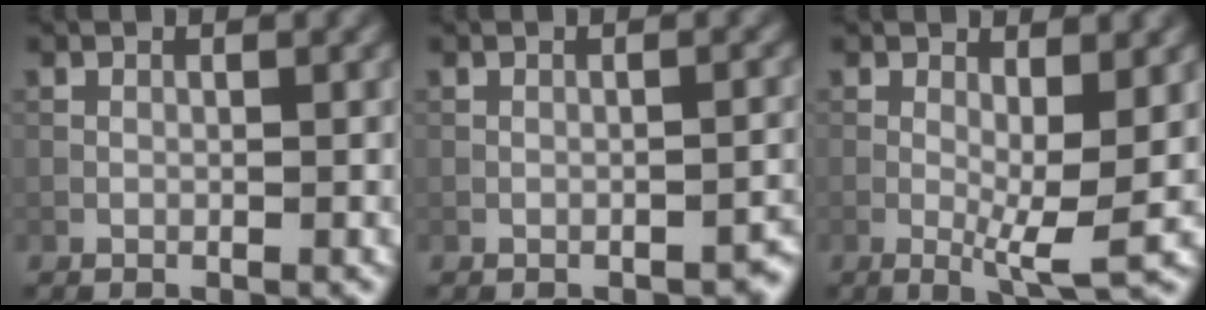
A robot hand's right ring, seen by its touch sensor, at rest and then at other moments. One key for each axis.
{"total": 1.1, "fx": -0.9, "fy": 0.5, "fz": 0.6, "tx": -0.010, "ty": 0.003, "tz": -0.011}
{"total": 4.2, "fx": 0.1, "fy": 0.8, "fz": 4.1, "tx": -0.071, "ty": -0.010, "tz": 0.001}